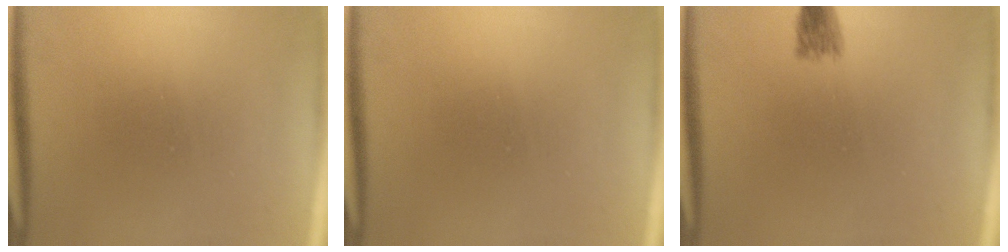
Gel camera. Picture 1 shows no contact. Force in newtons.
{"total": 0.0}
{"total": 2.0}